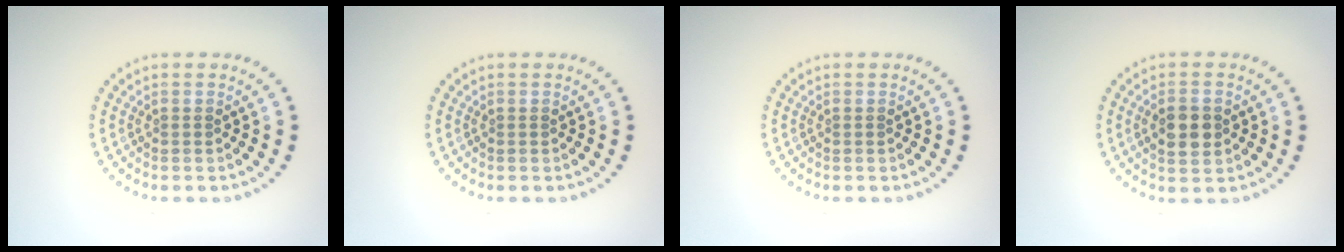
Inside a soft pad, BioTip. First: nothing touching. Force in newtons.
{"total": 0.0}
{"total": 0.0}
{"total": 3.3, "press": 3.3, "slide": 0.0}